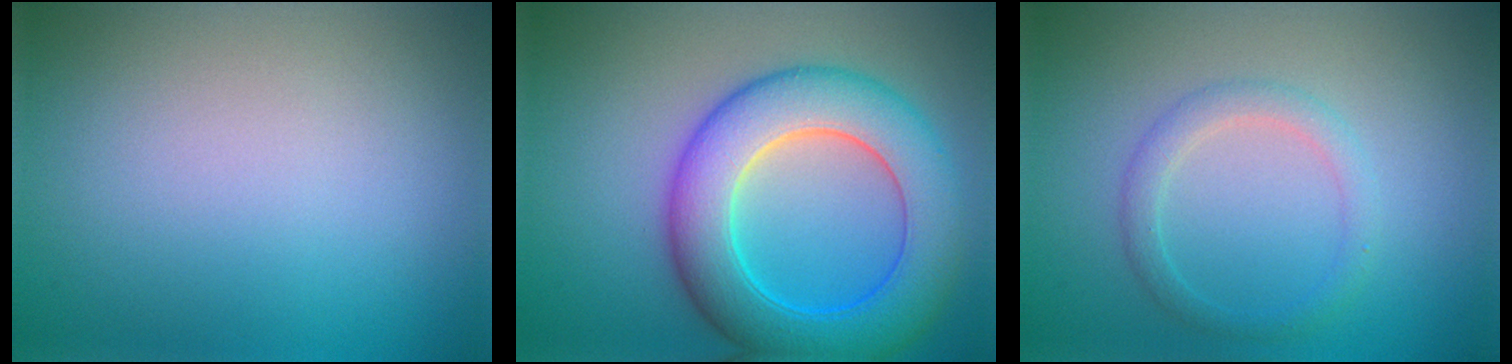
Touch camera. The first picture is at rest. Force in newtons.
{"total": 9.1, "press": 9.1, "slide": 0.0}
{"total": 2.0, "press": 2.0, "slide": 0.1}